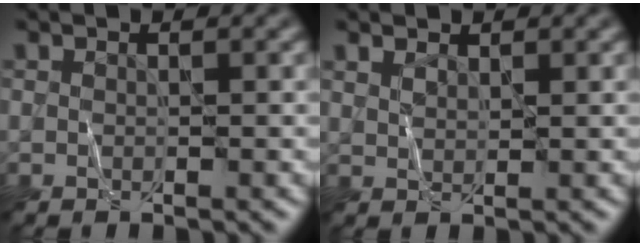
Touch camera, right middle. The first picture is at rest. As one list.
[{"total": 1.1, "force": [0.9, 0.5, 0.4], "torque": [-0.013, 0.000, 0.022]}]